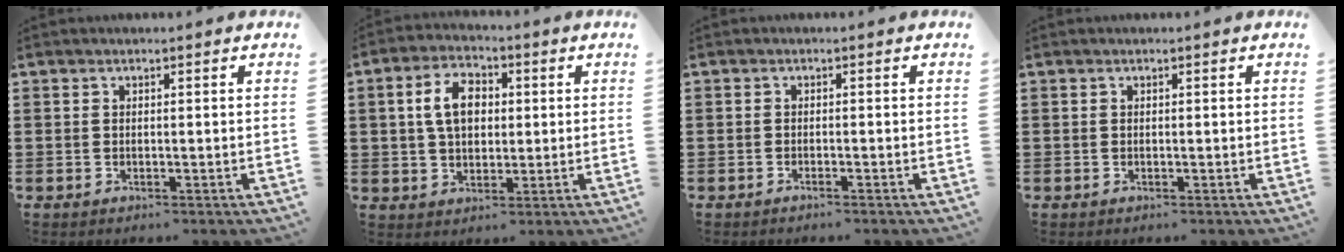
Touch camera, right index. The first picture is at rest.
{"total": 7.3, "force": [1.1, 4.5, 5.7], "torque": [-0.120, 0.013, 0.014]}
{"total": 0.8, "force": [-0.8, -0.2, 0.3], "torque": [-0.005, -0.003, -0.016]}
{"total": 0.0}